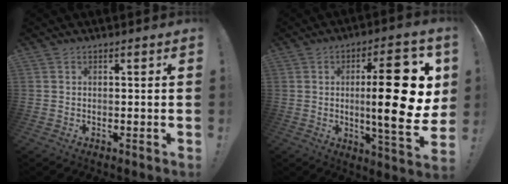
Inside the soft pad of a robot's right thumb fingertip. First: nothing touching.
{"total": 21.9, "force": [1.9, 5.2, 21.1], "torque": [-0.307, -0.010, 0.023]}